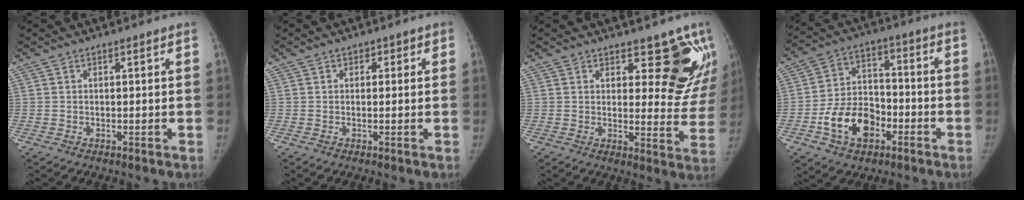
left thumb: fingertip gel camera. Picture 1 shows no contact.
{"total": 1.2, "force": [0.3, 1.0, 0.4], "torque": [0.010, 0.003, -0.002]}
{"total": 10.9, "force": [7.4, 5.2, 6.1], "torque": [-0.018, -0.056, 0.090]}
{"total": 13.6, "force": [-5.5, 9.4, 8.1], "torque": [-0.109, 0.037, -0.096]}